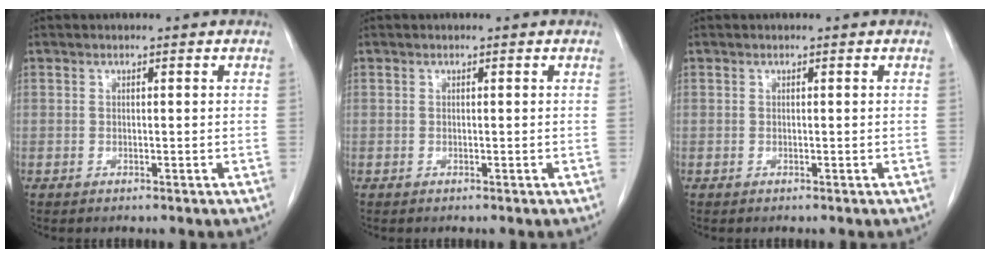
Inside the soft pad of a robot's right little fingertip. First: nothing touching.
{"total": 0.0}
{"total": 0.0}